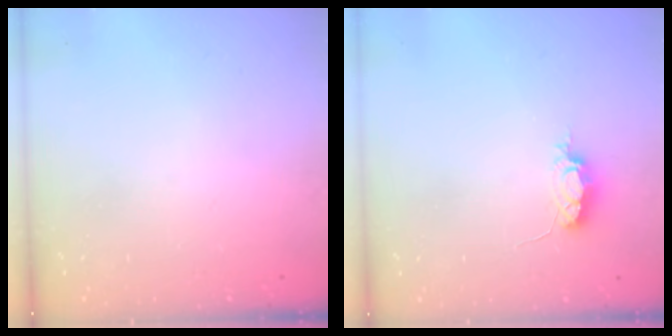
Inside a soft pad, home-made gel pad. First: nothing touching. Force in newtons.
{"total": 4.7, "press": 4.7, "slide": 0.5}